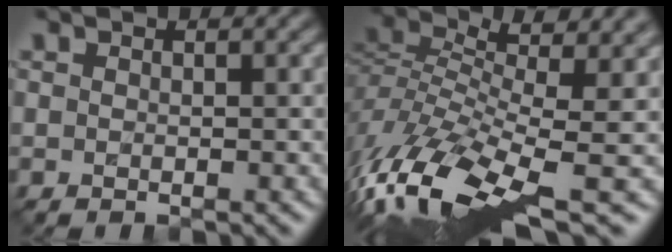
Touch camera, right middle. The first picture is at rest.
{"total": 11.9, "force": [-4.1, 3.9, 10.5], "torque": [-0.227, 0.019, -0.072]}